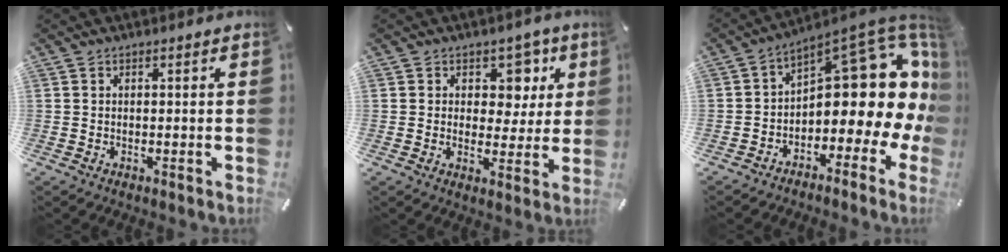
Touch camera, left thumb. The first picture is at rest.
{"total": 7.8, "force": [2.9, 6.7, 3.0], "torque": [-0.018, -0.023, 0.047]}
{"total": 14.8, "force": [5.5, 8.3, 11.0], "torque": [-0.119, -0.075, 0.091]}